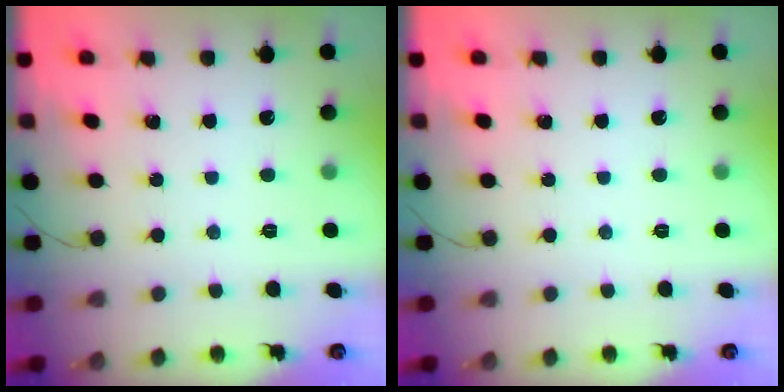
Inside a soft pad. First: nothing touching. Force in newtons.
{"total": 0.0}